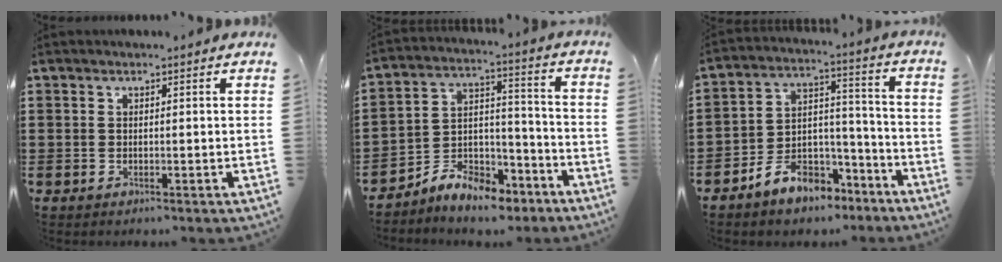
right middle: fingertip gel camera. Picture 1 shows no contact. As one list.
[{"total": 8.1, "force": [-7.4, 2.7, 2.2], "torque": [-0.039, 0.022, -0.140]}, {"total": 6.7, "force": [-5.8, 2.9, 1.3], "torque": [-0.026, 0.020, -0.112]}]